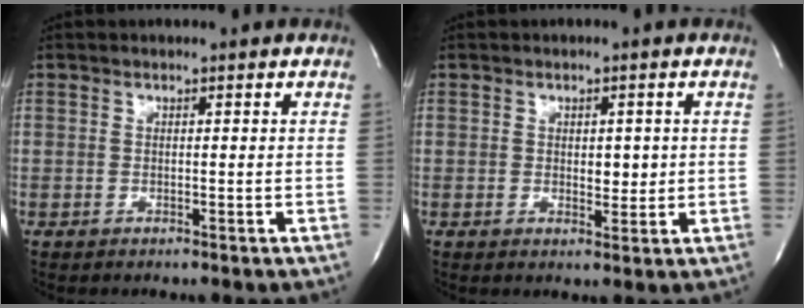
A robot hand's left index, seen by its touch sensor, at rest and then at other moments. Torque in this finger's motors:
{"motor_torque": [0.18, 0.15, 0.06, 0.02]}